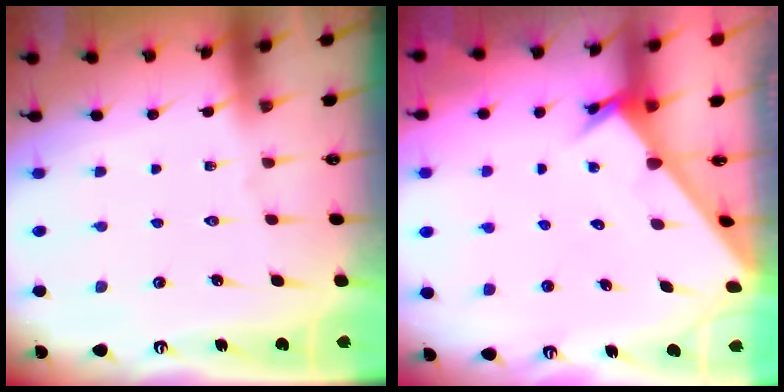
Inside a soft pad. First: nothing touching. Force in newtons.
{"total": 3.1, "press": 3.1, "slide": 0.1}